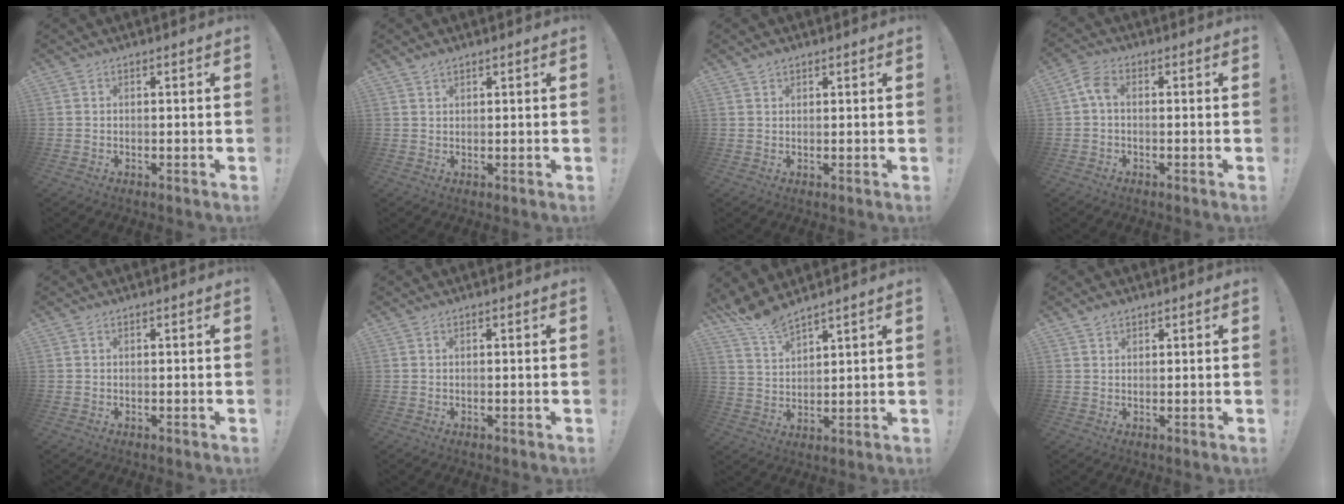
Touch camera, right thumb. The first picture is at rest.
{"total": 1.6, "force": [1.4, 0.4, 0.6], "torque": [-0.011, -0.006, 0.026]}
{"total": 1.3, "force": [1.1, 0.6, 0.4], "torque": [-0.007, -0.003, 0.021]}
{"total": 4.2, "force": [0.1, 2.2, 3.5], "torque": [-0.072, 0.008, 0.002]}
{"total": 0.0}
{"total": 0.0}
{"total": 7.6, "force": [7.3, 1.1, 2.1], "torque": [-0.049, -0.052, 0.136]}
{"total": 1.7, "force": [1.4, 0.8, 0.6], "torque": [-0.010, -0.005, 0.027]}